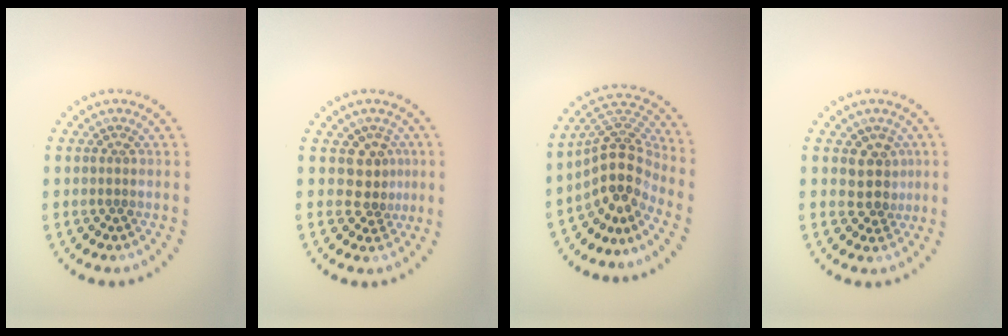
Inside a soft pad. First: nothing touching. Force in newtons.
{"total": 2.4, "press": 1.7, "slide": 1.7}
{"total": 4.7, "press": 3.4, "slide": 3.2}
{"total": 2.7, "press": 2.2, "slide": 1.5}